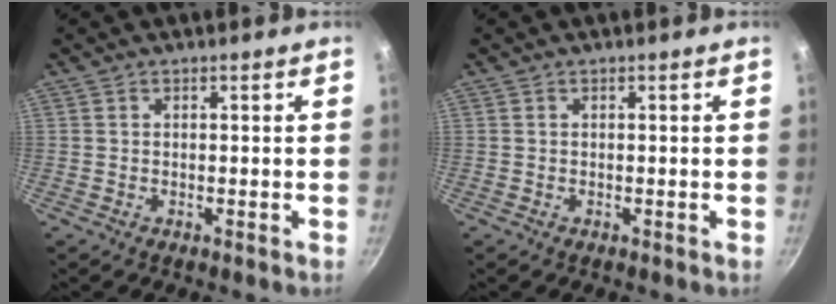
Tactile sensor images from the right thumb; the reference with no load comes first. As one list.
[{"total": 0.0}]